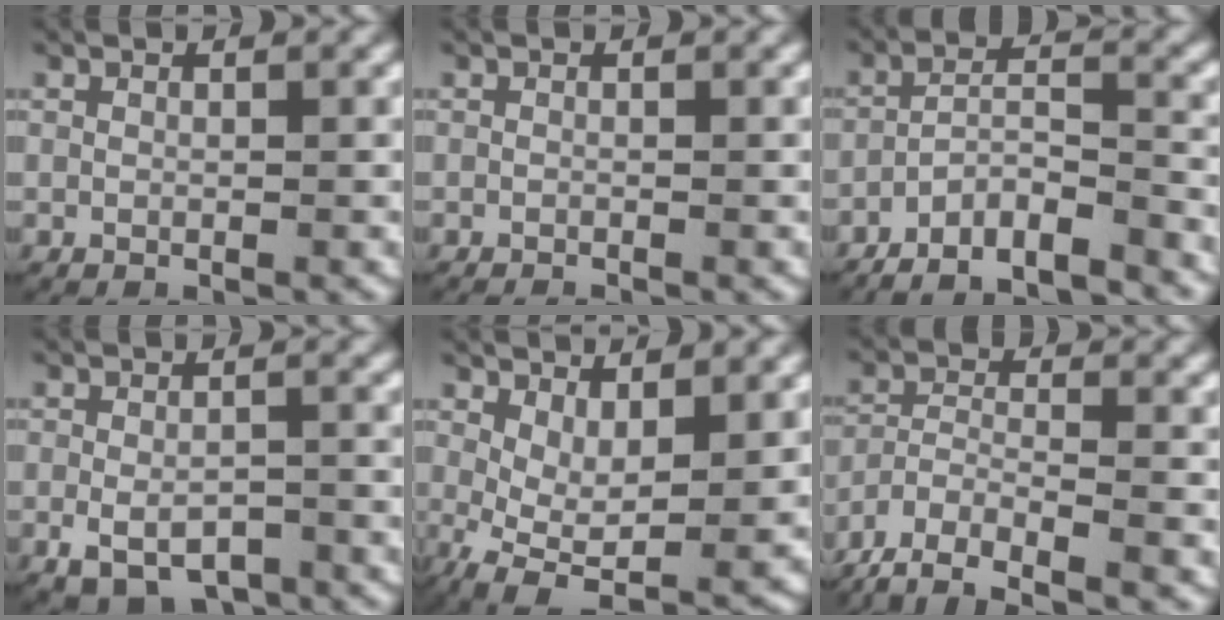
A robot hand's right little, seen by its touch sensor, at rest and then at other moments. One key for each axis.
{"total": 0.8, "fx": -0.8, "fy": 0.1, "fz": 0.1, "tx": -0.002, "ty": -0.005, "tz": -0.013}
{"total": 10.2, "fx": -8.9, "fy": 4.1, "fz": 2.7, "tx": -0.046, "ty": -0.020, "tz": -0.146}
{"total": 5.2, "fx": -4.0, "fy": 2.5, "fz": 2.2, "tx": -0.030, "ty": -0.014, "tz": -0.064}
{"total": 6.6, "fx": -2.0, "fy": 3.8, "fz": 5.1, "tx": -0.100, "ty": -0.046, "tz": -0.013}
{"total": 7.9, "fx": -5.7, "fy": 4.4, "fz": 3.4, "tx": -0.074, "ty": -0.025, "tz": -0.089}